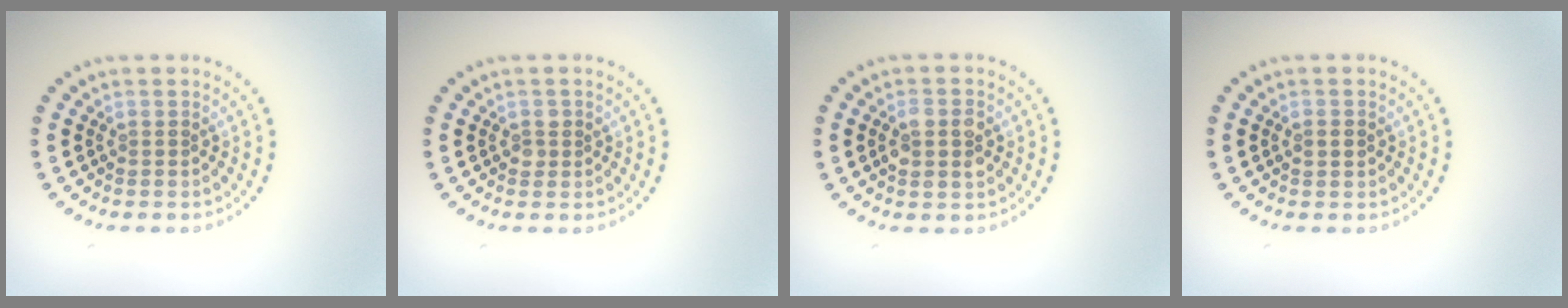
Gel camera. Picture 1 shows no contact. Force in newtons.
{"total": 1.0, "press": 0.9, "slide": 0.2}
{"total": 2.7, "press": 2.7, "slide": 0.2}
{"total": 1.5, "press": 1.5, "slide": 0.1}